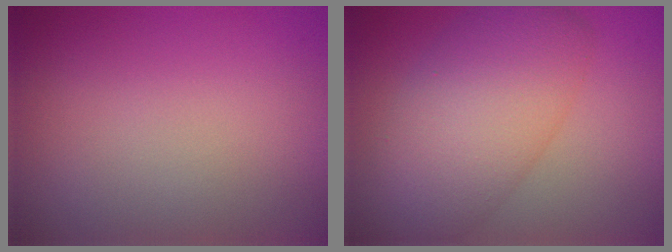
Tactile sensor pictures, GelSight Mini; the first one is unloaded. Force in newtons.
{"total": 8.8, "press": 8.8, "slide": 0.5}